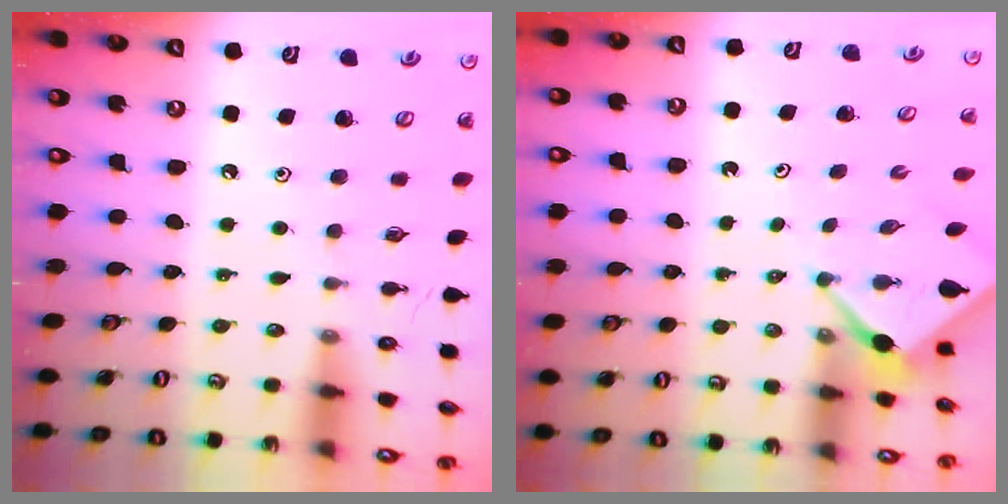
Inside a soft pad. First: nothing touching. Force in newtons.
{"total": 2.5, "press": 2.4, "slide": 0.3}